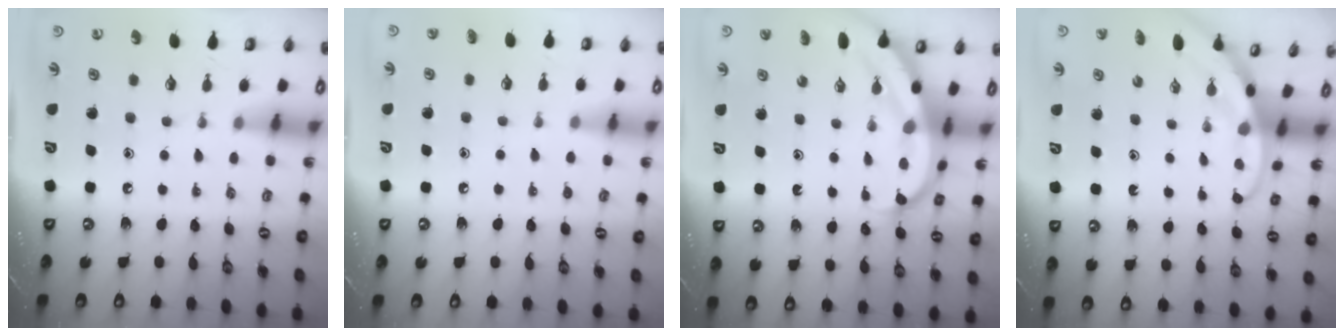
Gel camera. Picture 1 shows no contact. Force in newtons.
{"total": 3.6, "press": 3.6, "slide": 0.3}
{"total": 7.0, "press": 6.9, "slide": 1.3}
{"total": 2.7, "press": 2.7, "slide": 0.0}